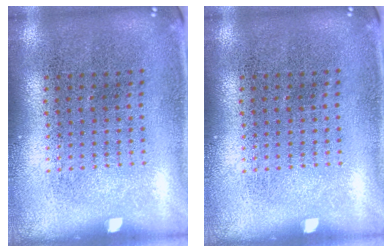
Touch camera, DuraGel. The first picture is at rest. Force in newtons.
{"total": 0.0}